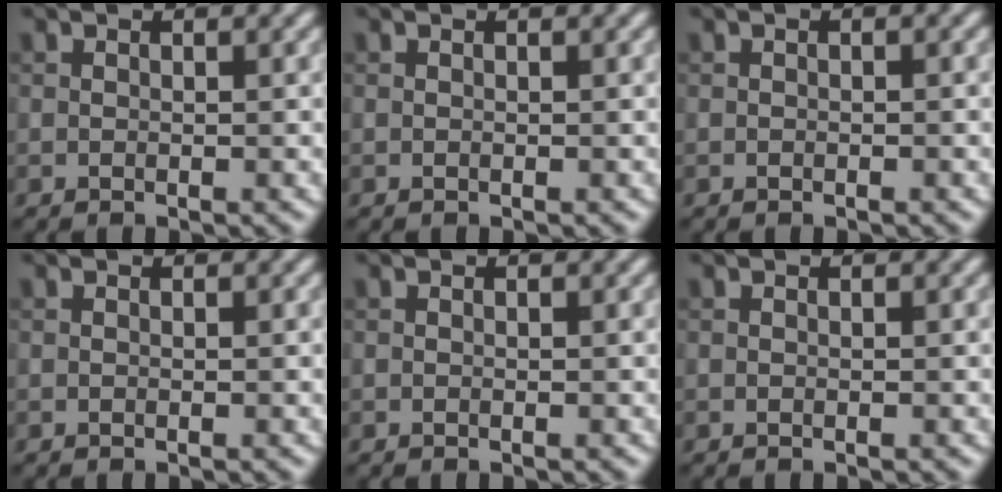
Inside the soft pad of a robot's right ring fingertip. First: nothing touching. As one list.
[{"total": 0.0}, {"total": 0.0}, {"total": 0.0}, {"total": 0.0}, {"total": 0.0}]